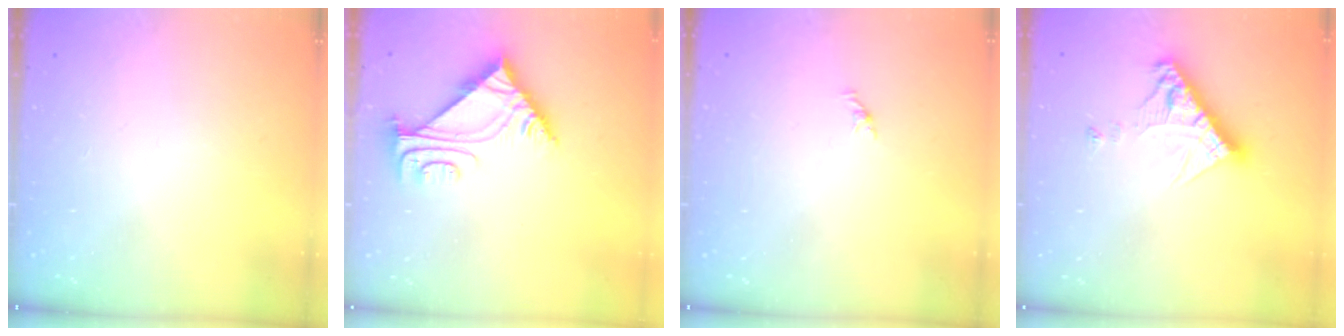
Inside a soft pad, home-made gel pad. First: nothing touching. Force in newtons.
{"total": 5.5, "press": 5.4, "slide": 0.9}
{"total": 0.5, "press": 0.3, "slide": 0.4}
{"total": 11.3, "press": 11.2, "slide": 1.0}